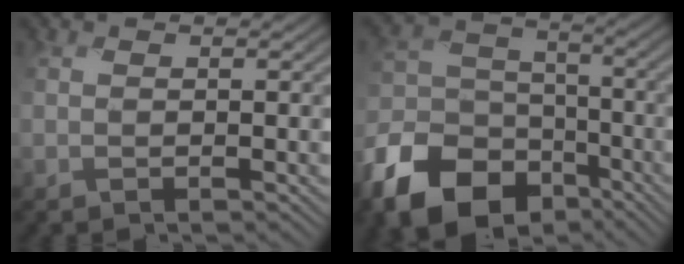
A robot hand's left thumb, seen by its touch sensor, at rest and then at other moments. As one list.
[{"total": 15.0, "force": [-8.6, 10.0, 7.0], "torque": [-0.207, -0.034, -0.154]}]